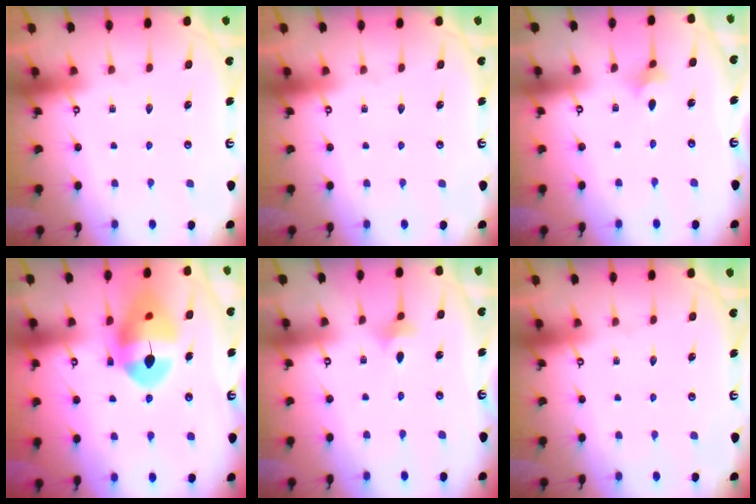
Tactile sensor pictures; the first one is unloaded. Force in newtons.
{"total": 0.0}
{"total": 1.8, "press": 1.7, "slide": 0.5}
{"total": 13.3, "press": 13.2, "slide": 1.6}
{"total": 2.8, "press": 2.7, "slide": 0.6}
{"total": 0.0}